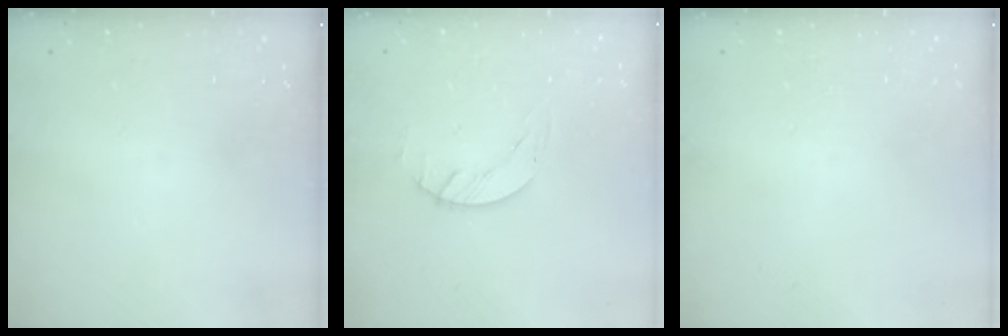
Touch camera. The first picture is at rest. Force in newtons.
{"total": 1.7, "press": 1.7, "slide": 0.1}
{"total": 0.0}